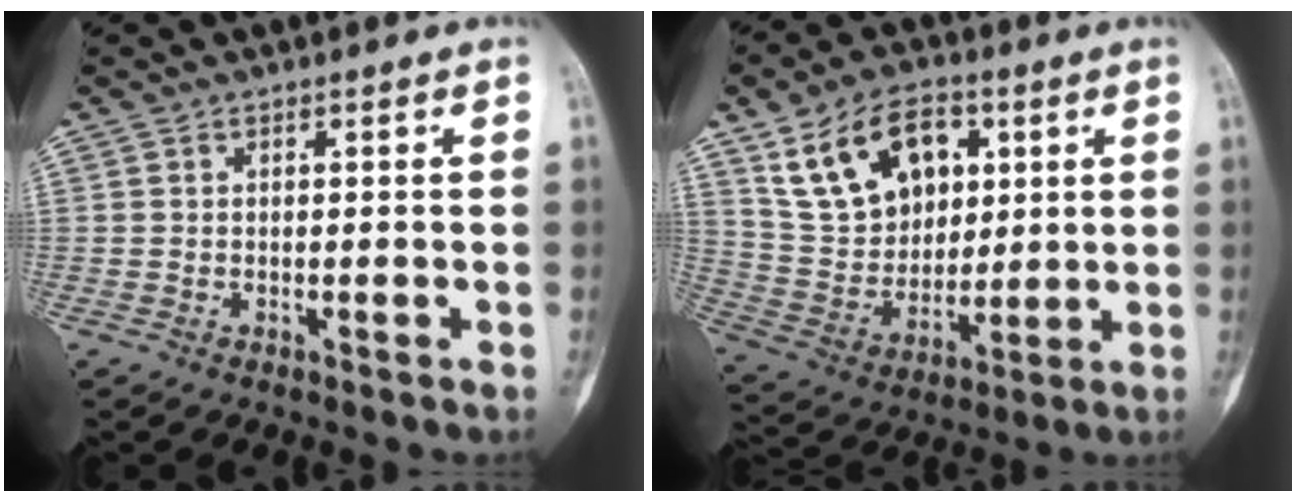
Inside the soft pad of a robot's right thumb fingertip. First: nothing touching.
{"total": 17.2, "force": [7.2, 11.7, 10.3], "torque": [-0.144, -0.018, 0.146]}